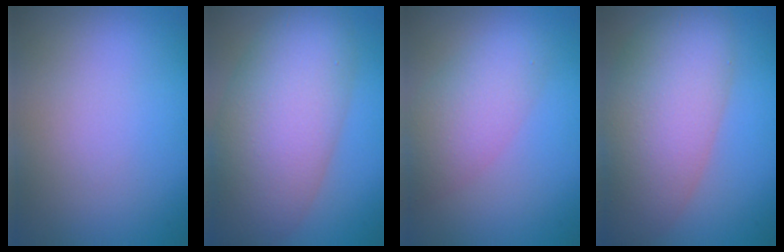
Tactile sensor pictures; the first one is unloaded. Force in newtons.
{"total": 10.7, "press": 10.7, "slide": 0.3}
{"total": 4.0, "press": 4.0, "slide": 0.0}
{"total": 10.3, "press": 10.3, "slide": 0.5}